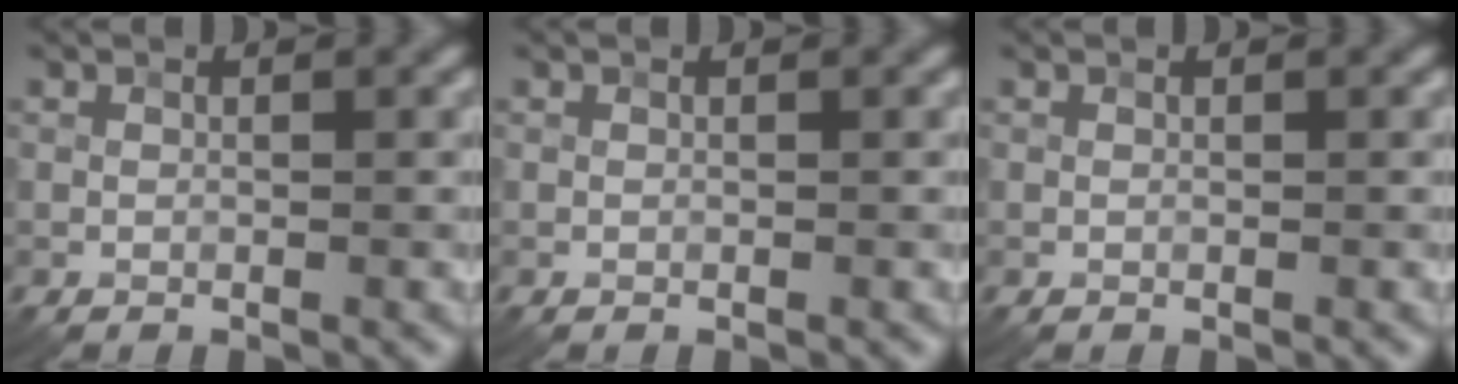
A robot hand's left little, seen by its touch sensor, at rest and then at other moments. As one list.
[{"total": 0.0}, {"total": 0.0}]